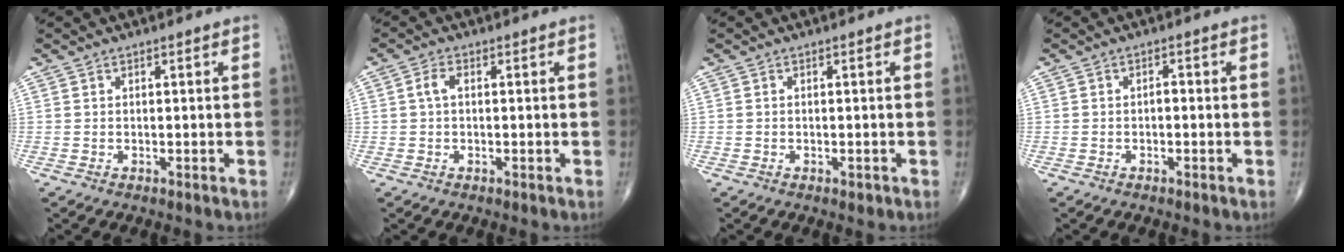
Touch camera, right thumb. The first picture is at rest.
{"total": 2.3, "force": [0.2, 1.3, 1.9], "torque": [-0.038, 0.008, 0.001]}
{"total": 0.8, "force": [-0.4, 0.4, 0.5], "torque": [-0.007, -0.002, -0.005]}
{"total": 1.0, "force": [-0.3, 0.6, 0.8], "torque": [-0.010, 0.004, -0.009]}